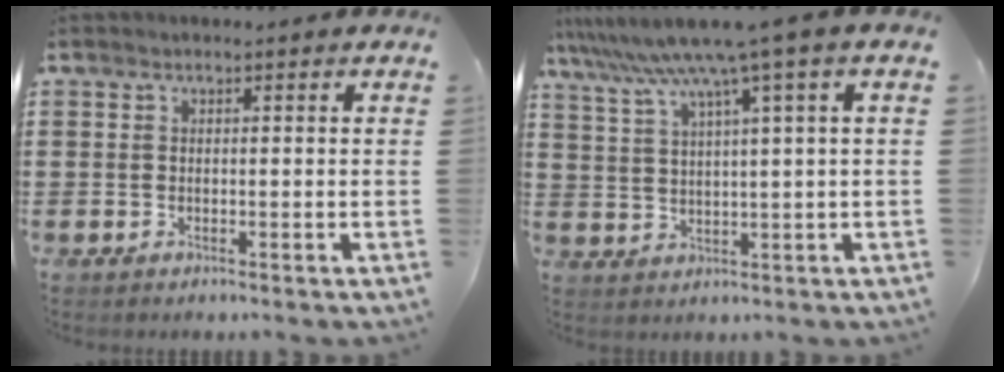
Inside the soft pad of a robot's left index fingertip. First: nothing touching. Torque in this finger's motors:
{"motor_torque": [2.14, 0.00, 0.70, 0.21]}